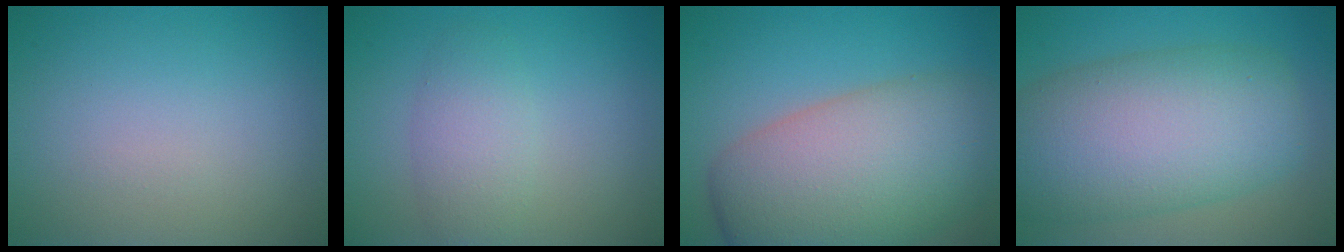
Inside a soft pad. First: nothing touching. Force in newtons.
{"total": 2.9, "press": 2.9, "slide": 0.2}
{"total": 11.8, "press": 11.8, "slide": 0.5}
{"total": 11.3, "press": 11.3, "slide": 0.3}